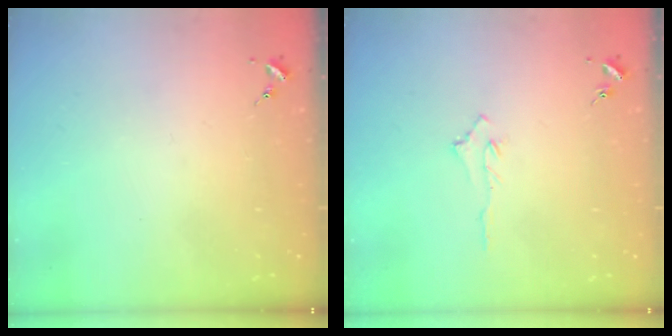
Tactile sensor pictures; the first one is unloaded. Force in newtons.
{"total": 2.9, "press": 2.9, "slide": 0.4}